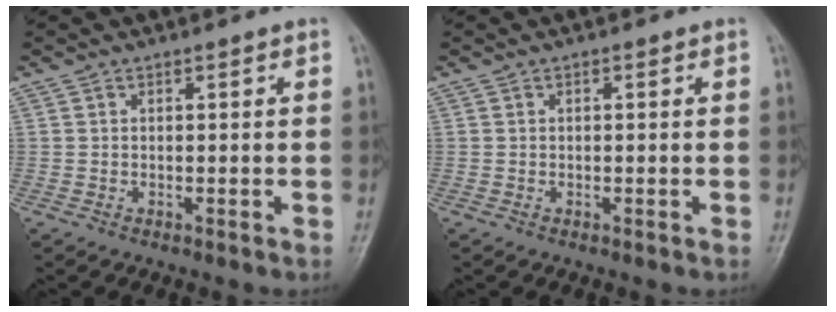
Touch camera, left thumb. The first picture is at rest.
{"total": 0.0}